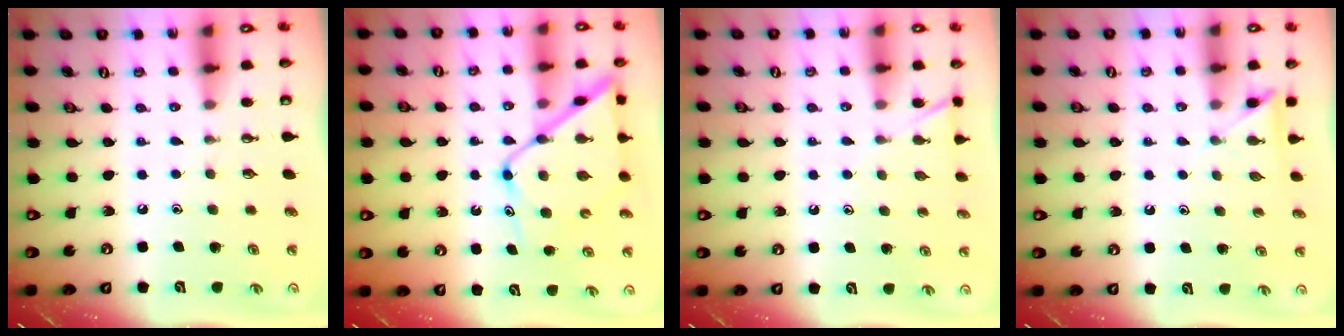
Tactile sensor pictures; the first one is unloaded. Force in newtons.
{"total": 13.9, "press": 13.9, "slide": 1.1}
{"total": 5.7, "press": 5.7, "slide": 0.5}
{"total": 3.6, "press": 3.5, "slide": 0.4}